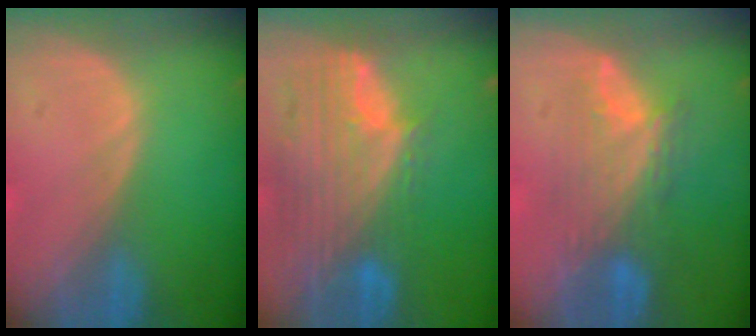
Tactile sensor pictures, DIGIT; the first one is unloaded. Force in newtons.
{"total": 12.0, "press": 10.2, "slide": 6.3}
{"total": 7.6, "press": 7.3, "slide": 2.2}